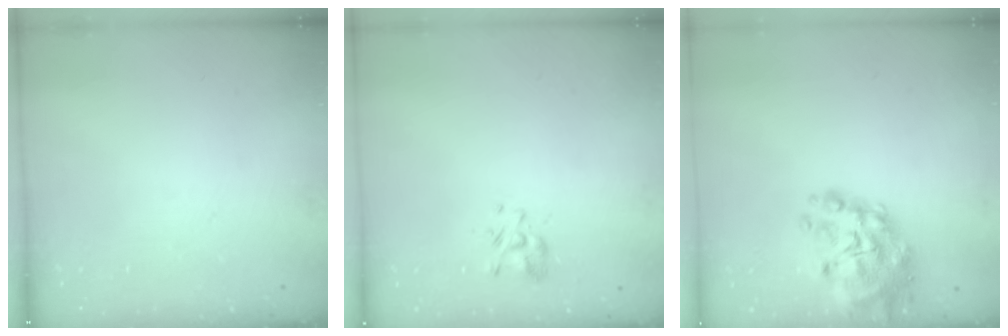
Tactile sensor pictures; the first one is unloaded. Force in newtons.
{"total": 3.2, "press": 3.0, "slide": 1.0}
{"total": 13.6, "press": 13.2, "slide": 3.4}